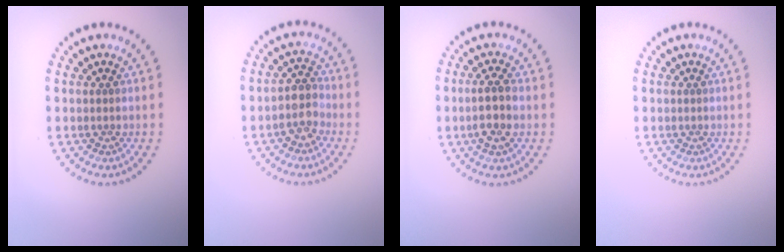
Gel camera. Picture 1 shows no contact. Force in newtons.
{"total": 2.5, "press": 2.2, "slide": 1.0}
{"total": 2.9, "press": 2.7, "slide": 1.0}
{"total": 0.0}